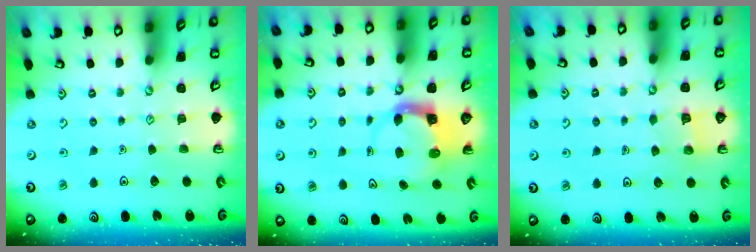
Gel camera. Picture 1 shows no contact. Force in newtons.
{"total": 3.6, "press": 3.5, "slide": 0.5}
{"total": 4.2, "press": 4.2, "slide": 0.4}